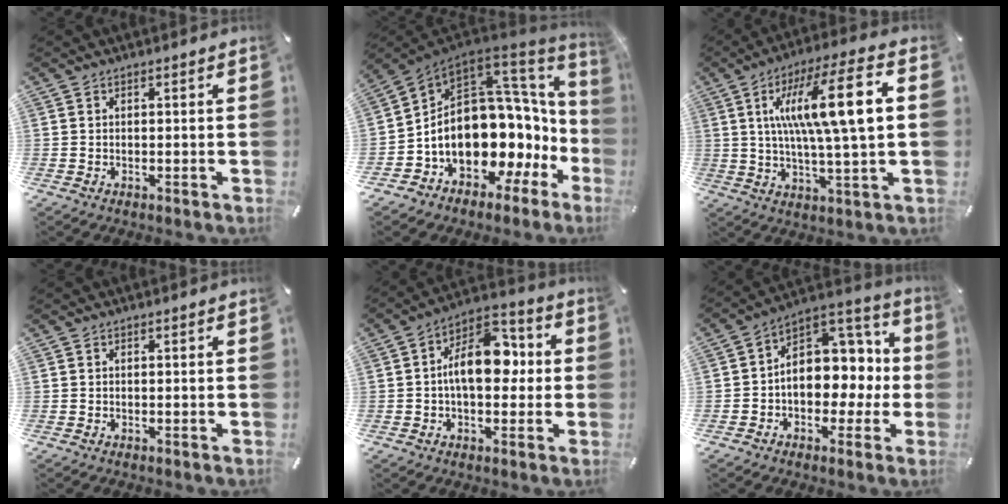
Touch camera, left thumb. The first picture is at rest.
{"total": 19.1, "force": [-2.3, 12.3, 14.5], "torque": [-0.248, -0.056, -0.014]}
{"total": 17.3, "force": [3.8, 2.9, 16.6], "torque": [-0.308, 0.002, 0.047]}
{"total": 0.0}
{"total": 13.8, "force": [0.4, 8.0, 11.1], "torque": [-0.159, -0.001, 0.006]}
{"total": 11.1, "force": [0.2, 9.3, 6.1], "torque": [-0.075, -0.007, 0.012]}